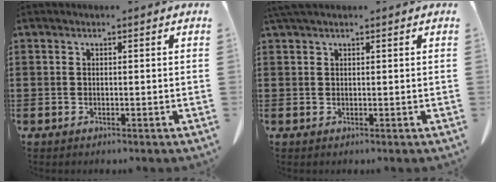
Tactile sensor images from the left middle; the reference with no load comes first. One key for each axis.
{"total": 1.4, "fx": 1.0, "fy": 0.2, "fz": 0.9, "tx": -0.020, "ty": 0.003, "tz": 0.019}